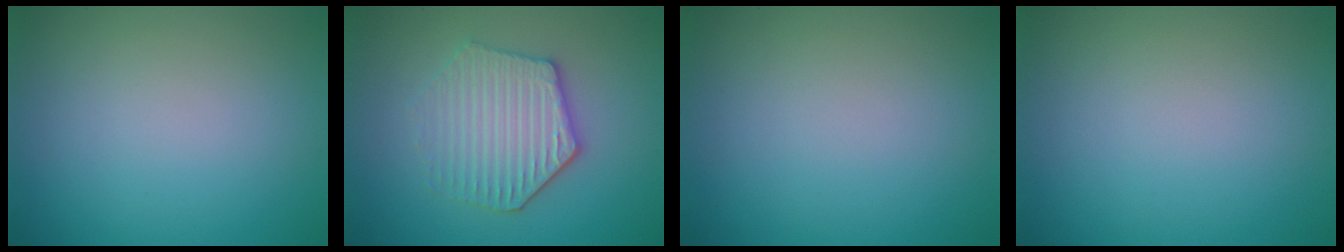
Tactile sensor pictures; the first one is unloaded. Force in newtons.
{"total": 4.3, "press": 4.0, "slide": 1.8}
{"total": 0.0}
{"total": 0.0}